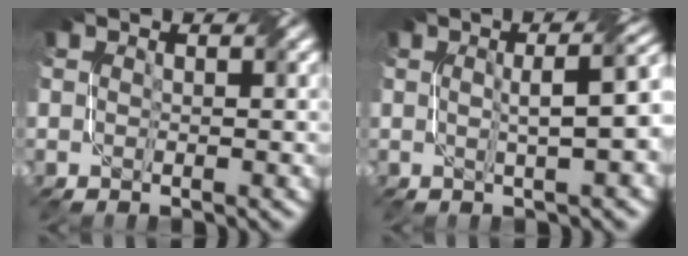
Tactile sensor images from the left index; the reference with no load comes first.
{"total": 6.2, "force": [0.7, 1.6, 5.9], "torque": [-0.055, 0.025, 0.005]}